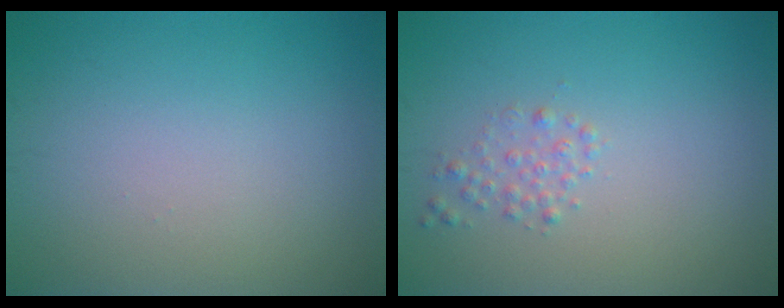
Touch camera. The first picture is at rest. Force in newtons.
{"total": 1.2, "press": 1.2, "slide": 0.0}